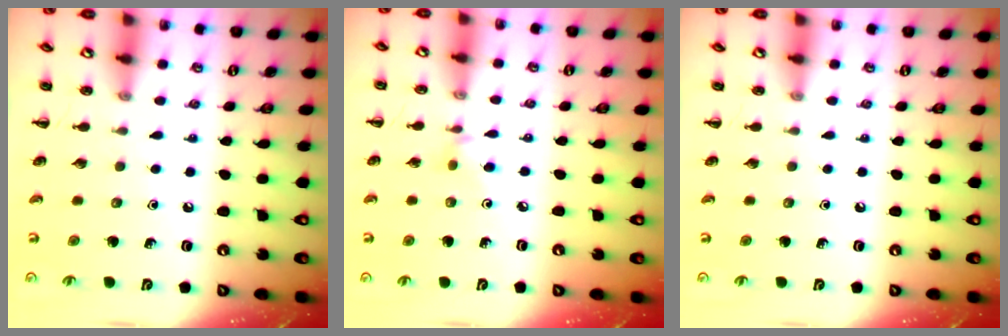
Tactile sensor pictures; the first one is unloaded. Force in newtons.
{"total": 3.0, "press": 2.8, "slide": 0.9}
{"total": 0.0}